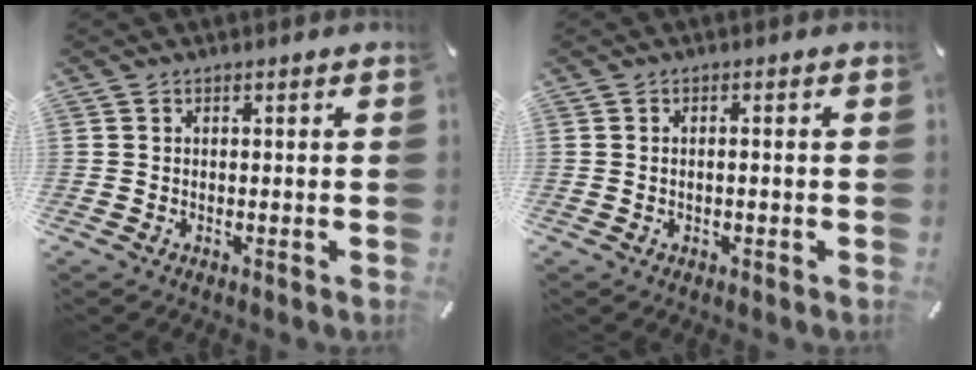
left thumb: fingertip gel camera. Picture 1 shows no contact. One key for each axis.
{"total": 1.0, "fx": -0.2, "fy": 0.4, "fz": 0.9, "tx": -0.017, "ty": 0.001, "tz": -0.005}